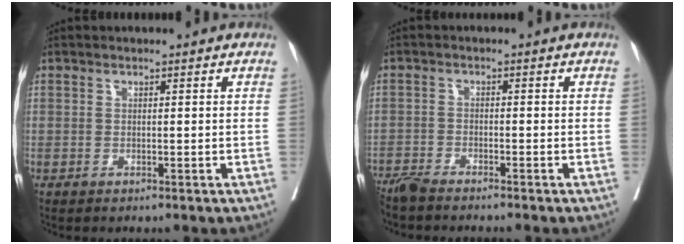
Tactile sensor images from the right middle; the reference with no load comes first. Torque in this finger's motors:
{"motor_torque": [-0.29, -0.35, 0.08, 0.04]}